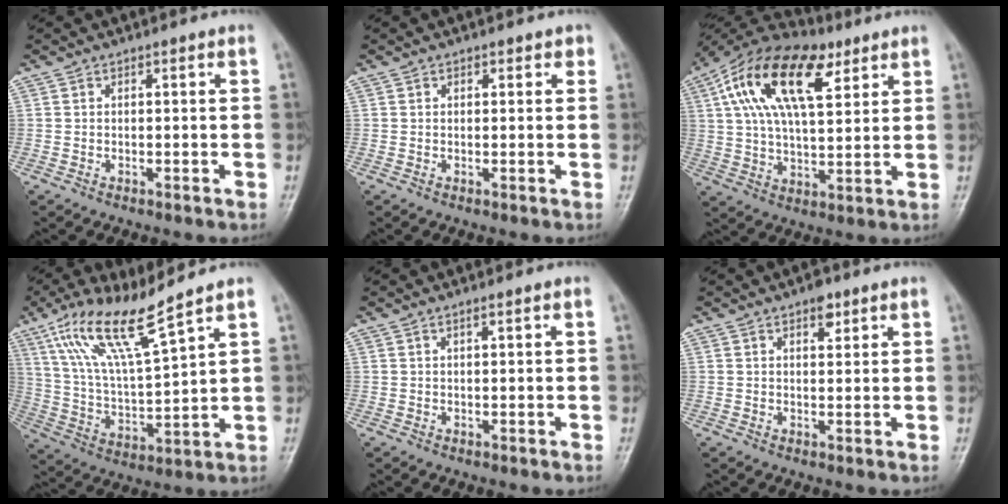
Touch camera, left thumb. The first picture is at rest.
{"total": 1.5, "force": [0.9, 1.2, 0.4], "torque": [0.015, -0.002, 0.005]}
{"total": 20.5, "force": [8.5, 9.8, 15.8], "torque": [-0.271, 0.004, 0.146]}
{"total": 14.4, "force": [9.8, 2.0, 10.4], "torque": [-0.197, -0.046, 0.200]}
{"total": 0.9, "force": [0.6, 0.3, 0.7], "torque": [-0.011, -0.001, 0.010]}
{"total": 3.2, "force": [1.9, 1.7, 1.9], "torque": [-0.013, -0.008, 0.027]}